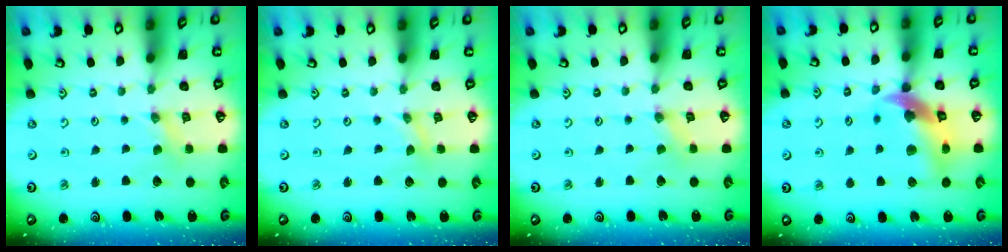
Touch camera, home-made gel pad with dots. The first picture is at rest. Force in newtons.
{"total": 0.0}
{"total": 0.0}
{"total": 13.9, "press": 13.8, "slide": 1.9}